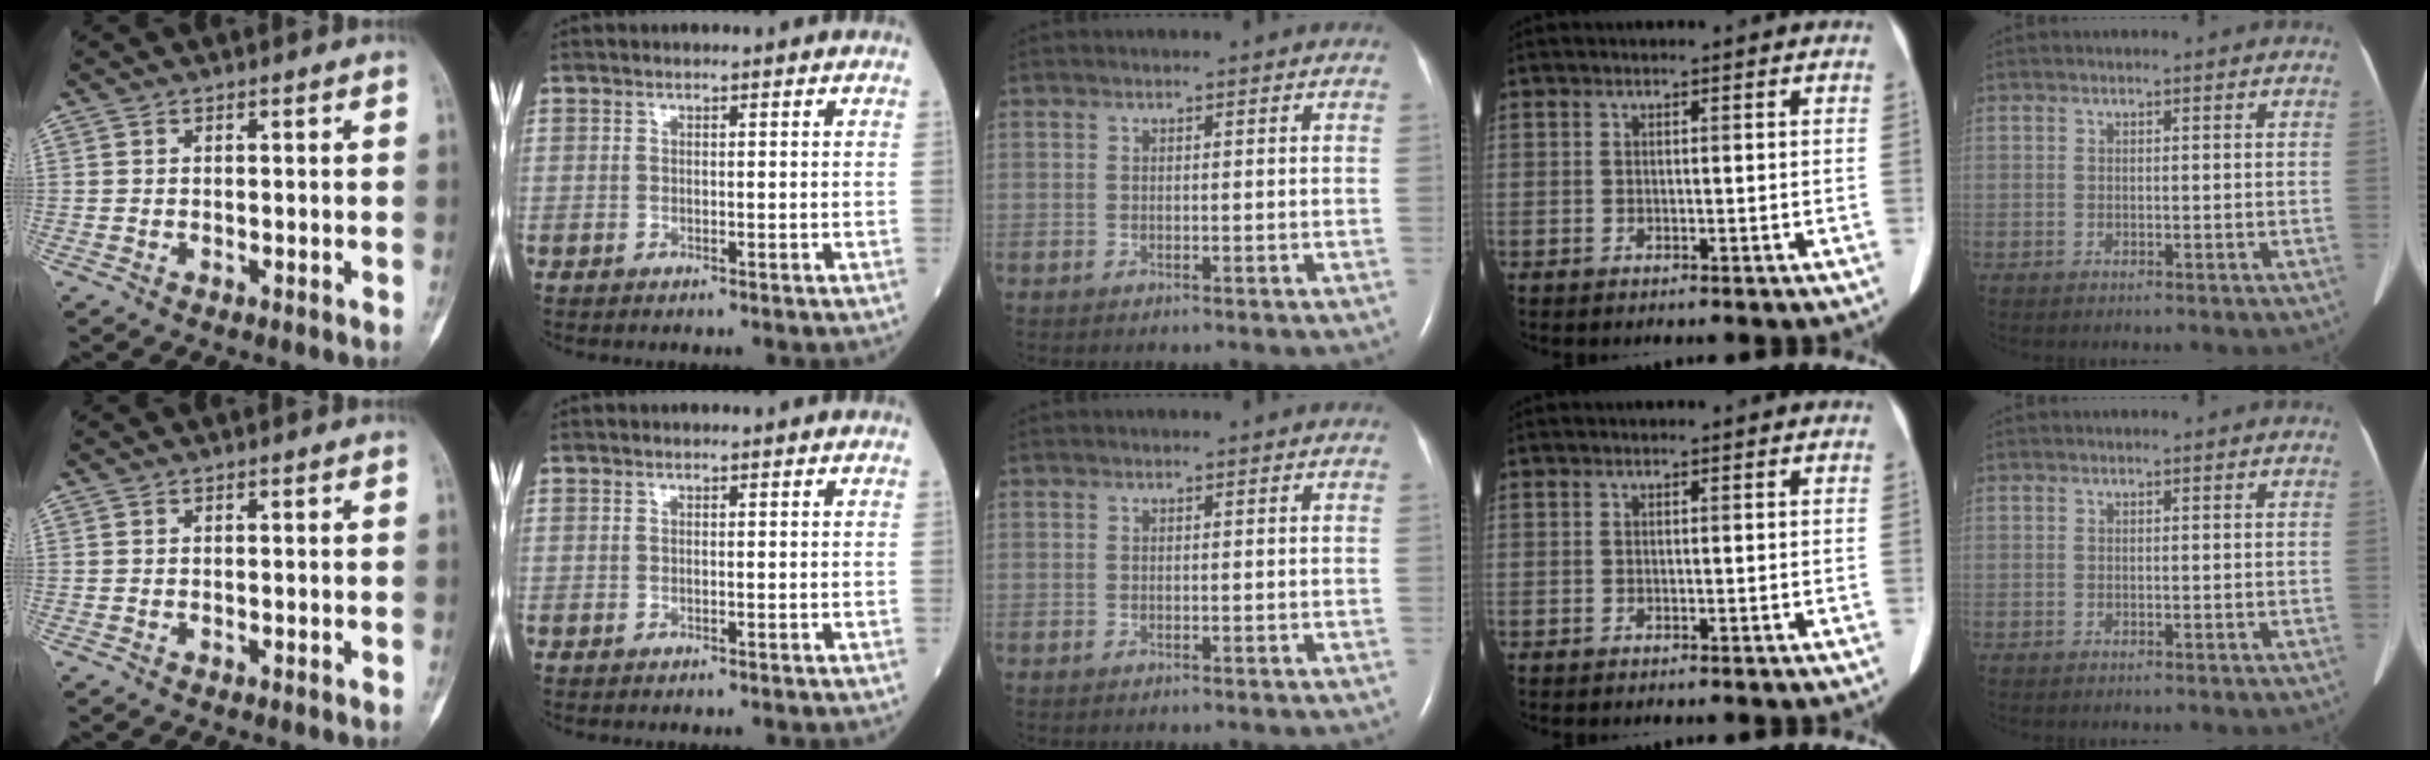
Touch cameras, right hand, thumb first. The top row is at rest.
{}